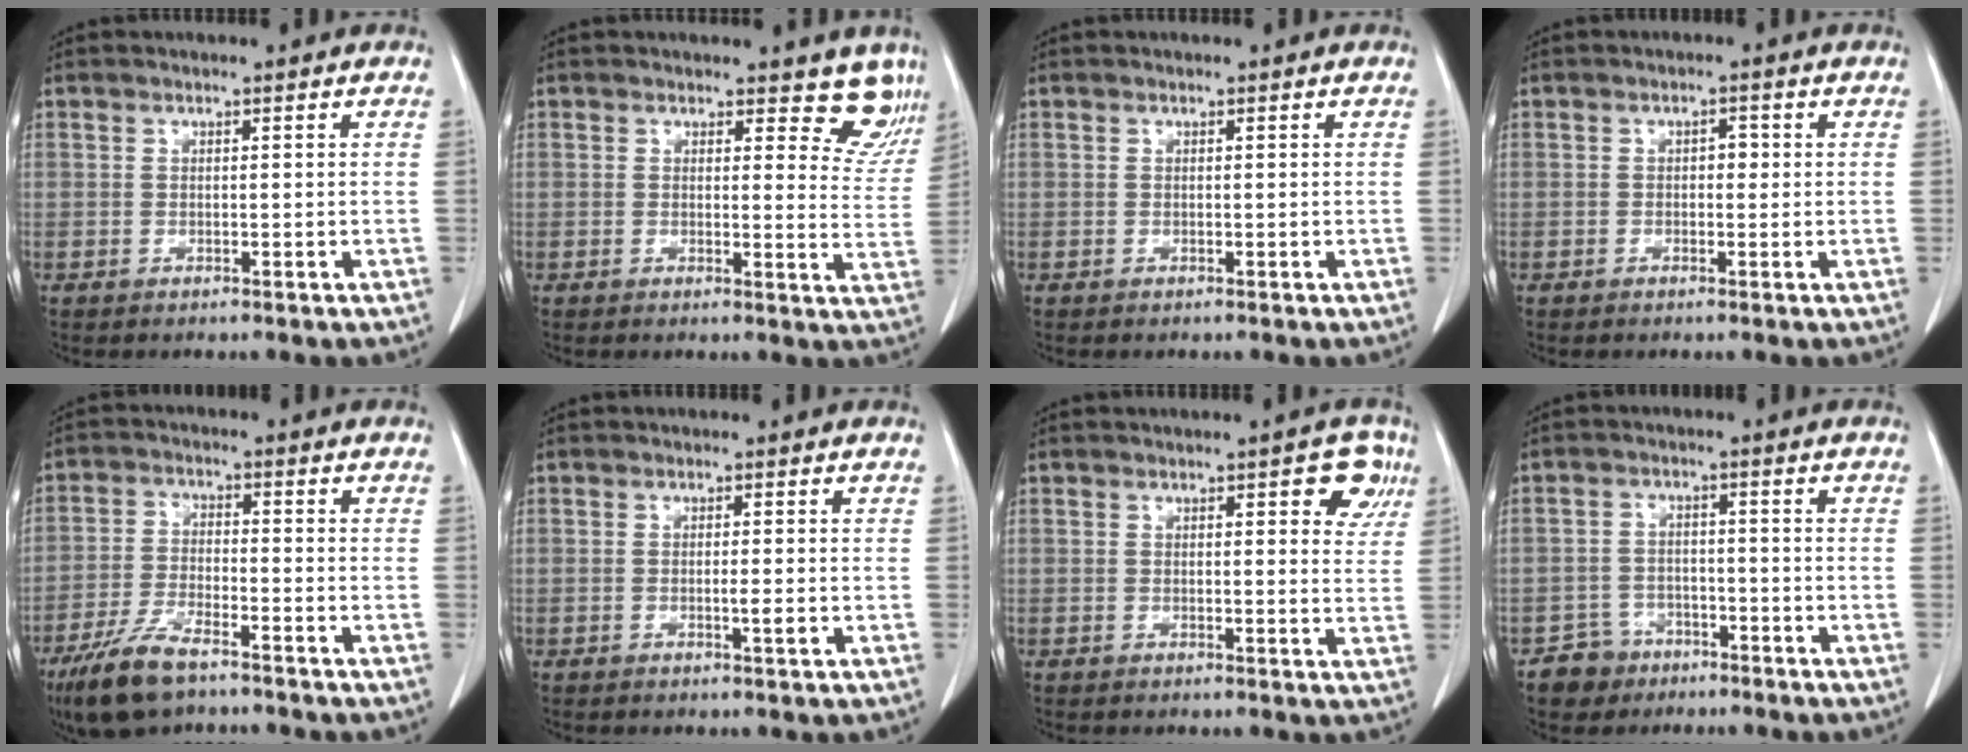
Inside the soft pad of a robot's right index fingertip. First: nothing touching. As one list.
[{"total": 6.8, "force": [6.0, 2.8, 1.7], "torque": [0.014, -0.031, 0.041]}, {"total": 0.0}, {"total": 1.5, "force": [0.0, 0.9, 1.2], "torque": [-0.012, 0.005, -0.001]}, {"total": 8.9, "force": [-6.4, 2.5, 5.7], "torque": [-0.121, -0.016, -0.118]}, {"total": 1.4, "force": [-0.4, 0.0, 1.3], "torque": [-0.023, -0.002, -0.007]}, {"total": 4.8, "force": [2.4, 1.6, 3.8], "torque": [-0.034, 0.001, 0.021]}, {"total": 4.7, "force": [-3.0, 3.5, -0.1], "torque": [0.008, 0.014, -0.049]}]